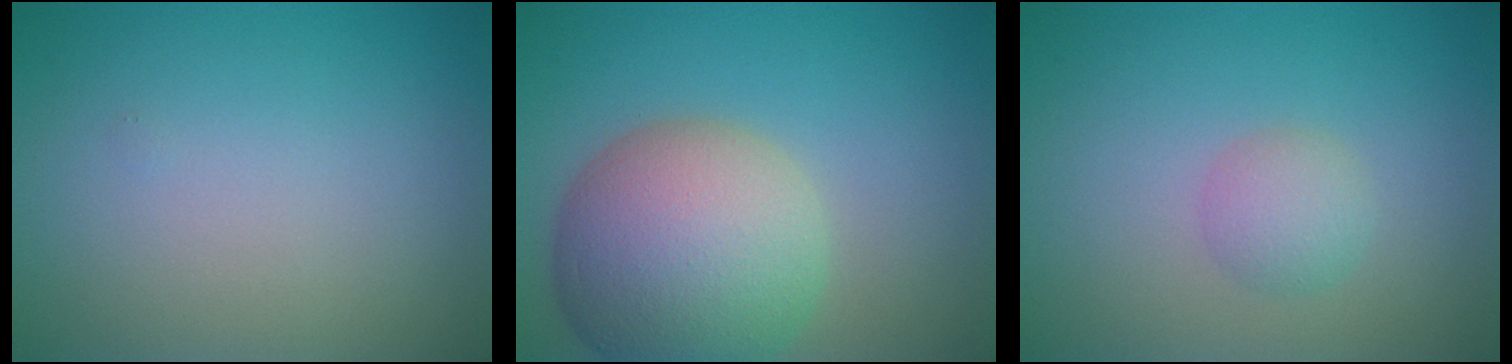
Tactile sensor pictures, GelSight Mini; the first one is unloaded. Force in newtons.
{"total": 10.5, "press": 10.4, "slide": 0.7}
{"total": 2.0, "press": 2.0, "slide": 0.0}